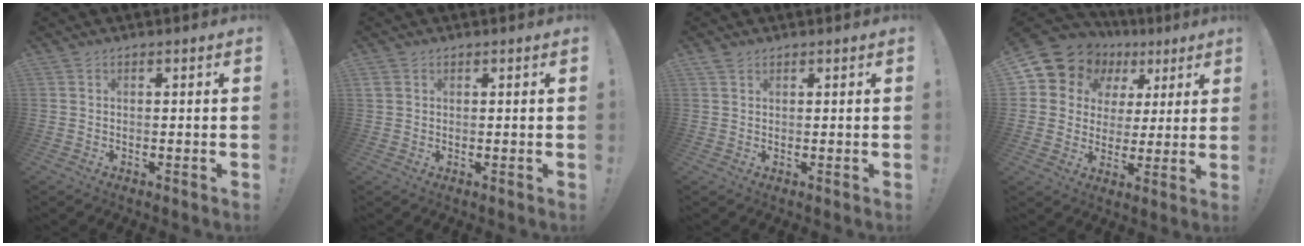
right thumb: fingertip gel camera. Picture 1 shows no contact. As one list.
[{"total": 1.5, "force": [0.8, 1.0, 0.6], "torque": [-0.009, 0.001, 0.015]}, {"total": 1.5, "force": [1.1, 0.8, 0.4], "torque": [-0.016, 0.001, 0.024]}, {"total": 10.9, "force": [5.6, 8.9, 3.1], "torque": [-0.049, -0.041, 0.111]}]